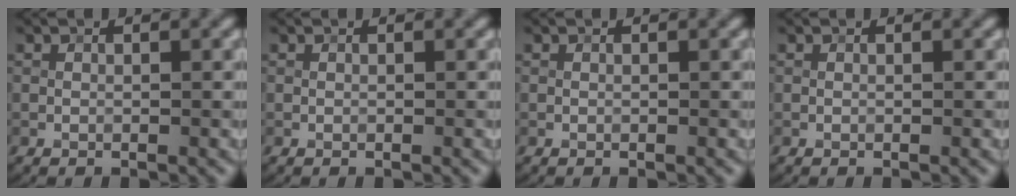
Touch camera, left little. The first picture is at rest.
{"total": 0.0}
{"total": 0.0}
{"total": 0.0}